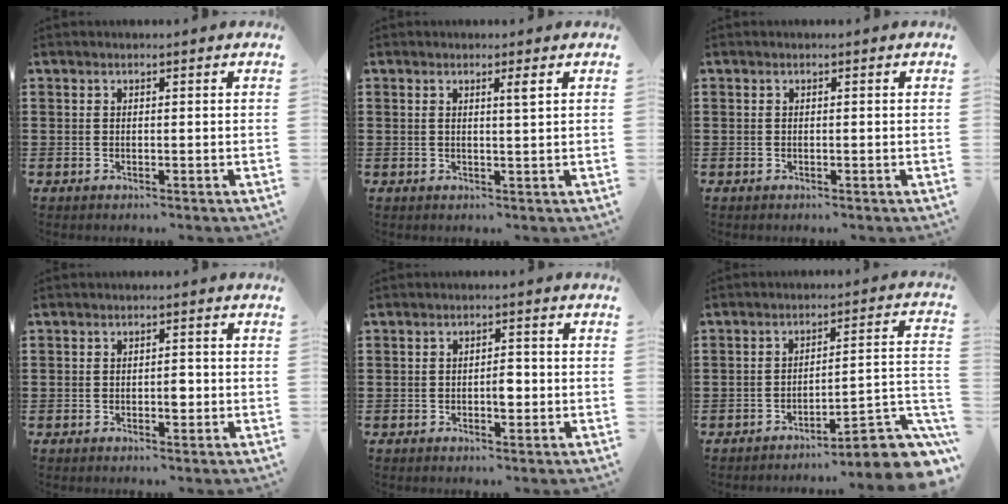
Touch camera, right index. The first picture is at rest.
{"total": 1.5, "force": [0.6, -0.2, 1.4], "torque": [-0.027, -0.002, 0.008]}
{"total": 0.0}
{"total": 2.2, "force": [-0.5, 1.1, 1.9], "torque": [-0.035, 0.002, -0.009]}
{"total": 2.6, "force": [-0.5, 1.0, 2.3], "torque": [-0.035, -0.002, -0.011]}
{"total": 6.0, "force": [-4.7, 0.7, 3.8], "torque": [-0.050, -0.018, -0.092]}